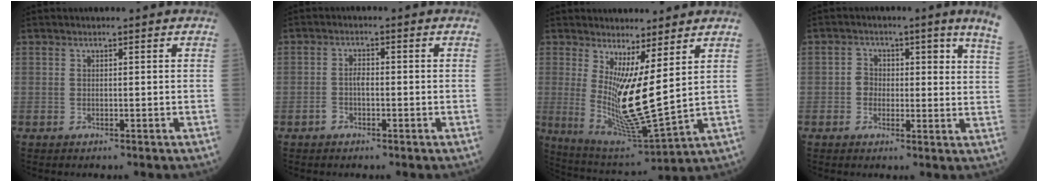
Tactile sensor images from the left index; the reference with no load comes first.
{"total": 2.1, "force": [-0.9, 1.1, 1.6], "torque": [-0.033, 0.002, -0.017]}
{"total": 10.5, "force": [2.5, 0.6, 10.2], "torque": [-0.203, -0.040, 0.056]}
{"total": 5.0, "force": [1.8, 2.4, 4.0], "torque": [-0.039, 0.001, 0.013]}